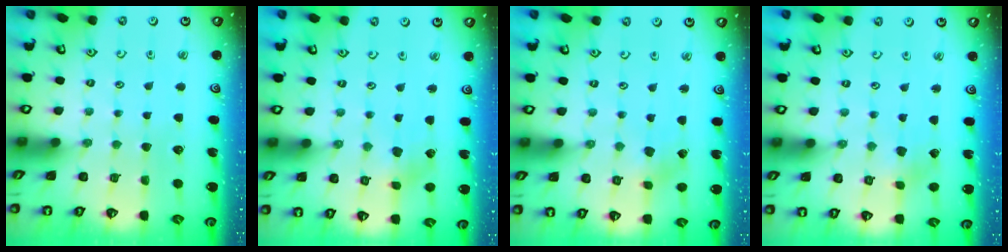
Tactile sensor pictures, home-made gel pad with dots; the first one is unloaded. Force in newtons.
{"total": 1.7, "press": 1.7, "slide": 0.3}
{"total": 2.1, "press": 2.1, "slide": 0.3}
{"total": 1.7, "press": 1.7, "slide": 0.2}